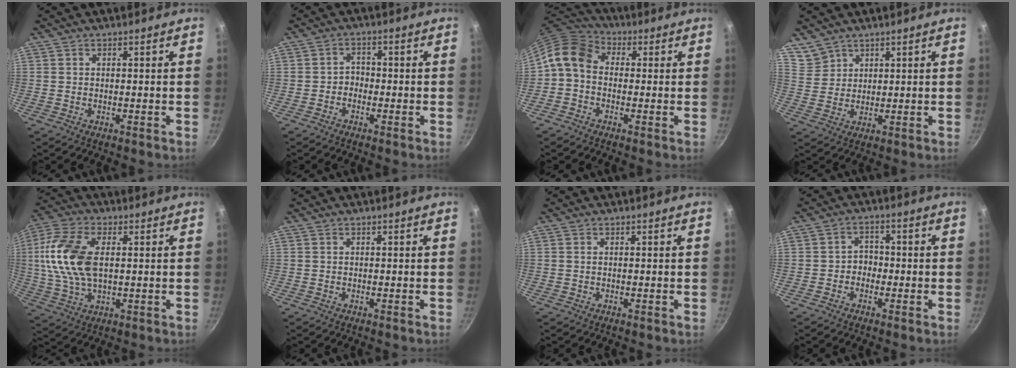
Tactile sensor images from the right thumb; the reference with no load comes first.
{"total": 2.1, "force": [-1.2, 1.6, 0.7], "torque": [0.002, 0.016, -0.024]}
{"total": 8.4, "force": [-0.3, 6.6, 5.1], "torque": [-0.093, 0.033, -0.028]}
{"total": 5.0, "force": [4.0, 3.0, 0.2], "torque": [0.014, 0.000, 0.085]}
{"total": 14.6, "force": [1.8, 8.1, 12.0], "torque": [-0.241, 0.009, 0.028]}
{"total": 0.0}
{"total": 0.0}
{"total": 2.8, "force": [-1.1, 2.3, 1.1], "torque": [0.006, 0.015, -0.024]}